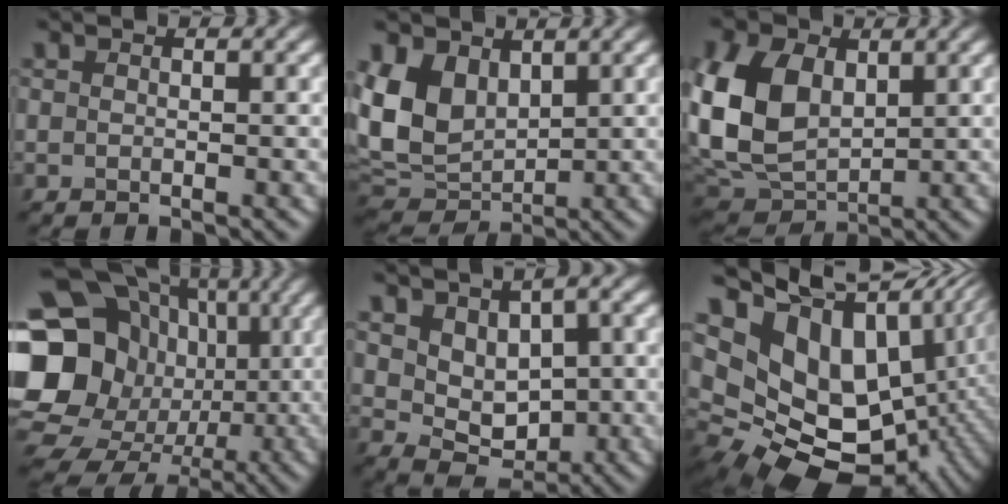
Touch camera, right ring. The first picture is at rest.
{"total": 7.4, "force": [2.1, 5.3, 4.8], "torque": [-0.115, -0.007, 0.038]}
{"total": 10.5, "force": [1.7, 7.4, 7.2], "torque": [-0.191, 0.005, 0.030]}
{"total": 22.4, "force": [-0.5, 20.4, 9.2], "torque": [-0.208, 0.017, -0.033]}
{"total": 5.9, "force": [1.4, 3.8, 4.3], "torque": [-0.073, -0.010, 0.028]}
{"total": 19.6, "force": [4.4, 13.2, 13.7], "torque": [-0.230, 0.000, 0.119]}